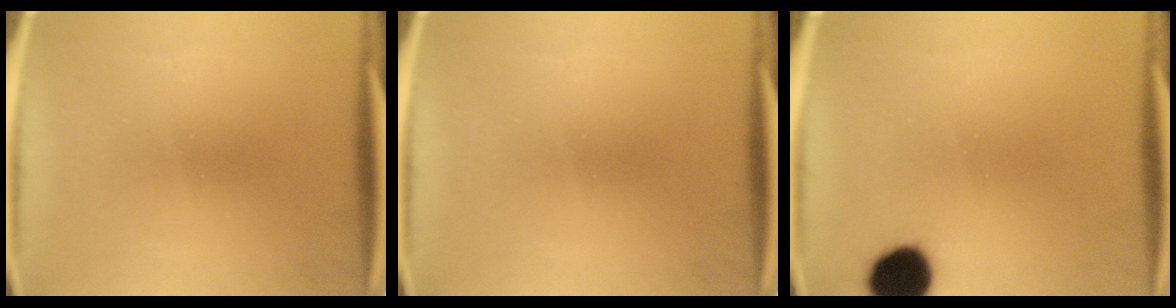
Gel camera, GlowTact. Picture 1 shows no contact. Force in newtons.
{"total": 0.0}
{"total": 9.1}